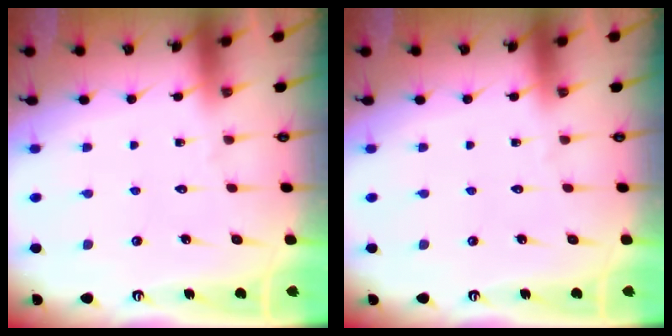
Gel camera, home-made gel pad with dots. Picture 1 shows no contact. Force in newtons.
{"total": 0.0}